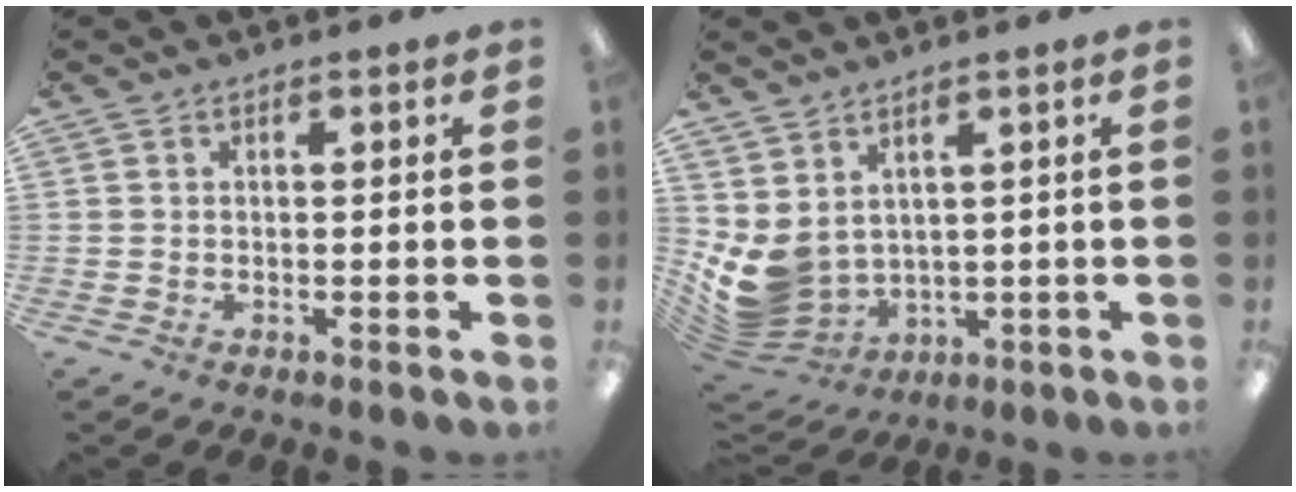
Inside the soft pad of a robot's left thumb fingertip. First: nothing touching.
{"total": 7.6, "force": [2.0, 5.9, 4.2], "torque": [-0.126, -0.035, 0.047]}